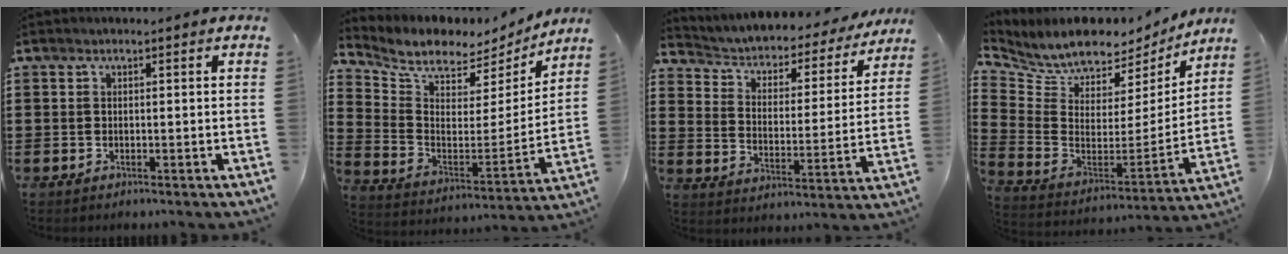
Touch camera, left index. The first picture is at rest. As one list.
[{"total": 6.4, "force": [5.8, 2.5, 1.2], "torque": [-0.056, -0.053, 0.098]}, {"total": 2.7, "force": [2.3, 1.3, 0.7], "torque": [-0.031, -0.020, 0.027]}, {"total": 7.6, "force": [7.2, 2.0, 0.9], "torque": [-0.059, -0.067, 0.125]}]